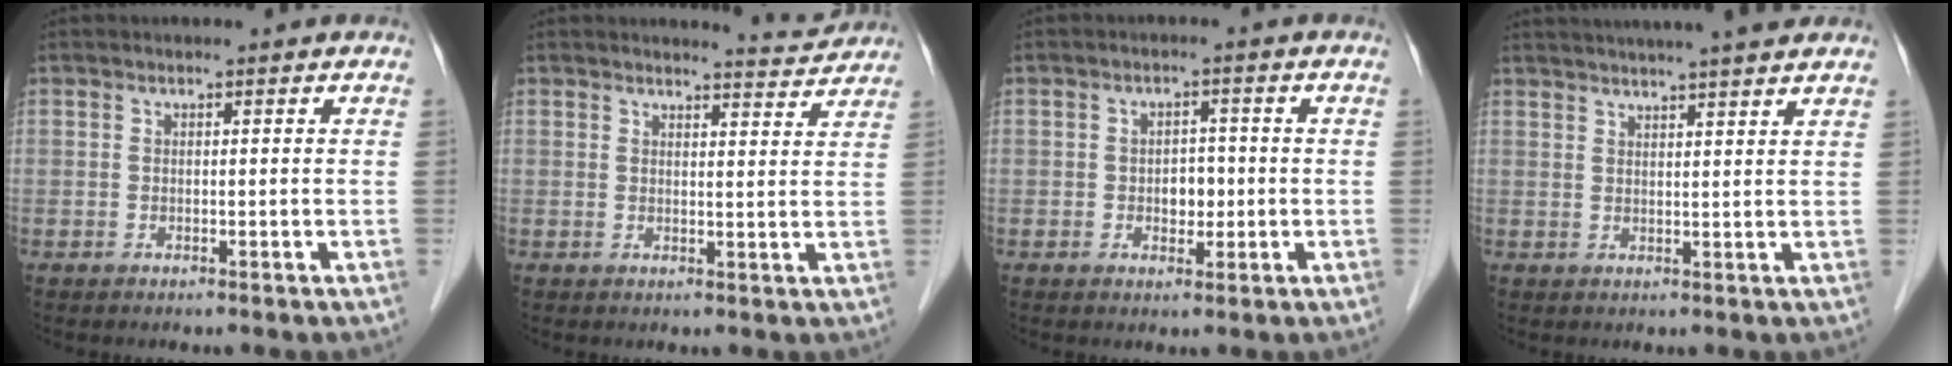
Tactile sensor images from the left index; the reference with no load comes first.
{"total": 3.8, "force": [3.7, -0.2, -0.4], "torque": [-0.007, -0.016, 0.041]}
{"total": 3.0, "force": [-0.4, 2.0, 2.2], "torque": [-0.029, 0.006, -0.003]}
{"total": 13.0, "force": [11.5, 0.3, 6.1], "torque": [-0.099, 0.028, 0.148]}